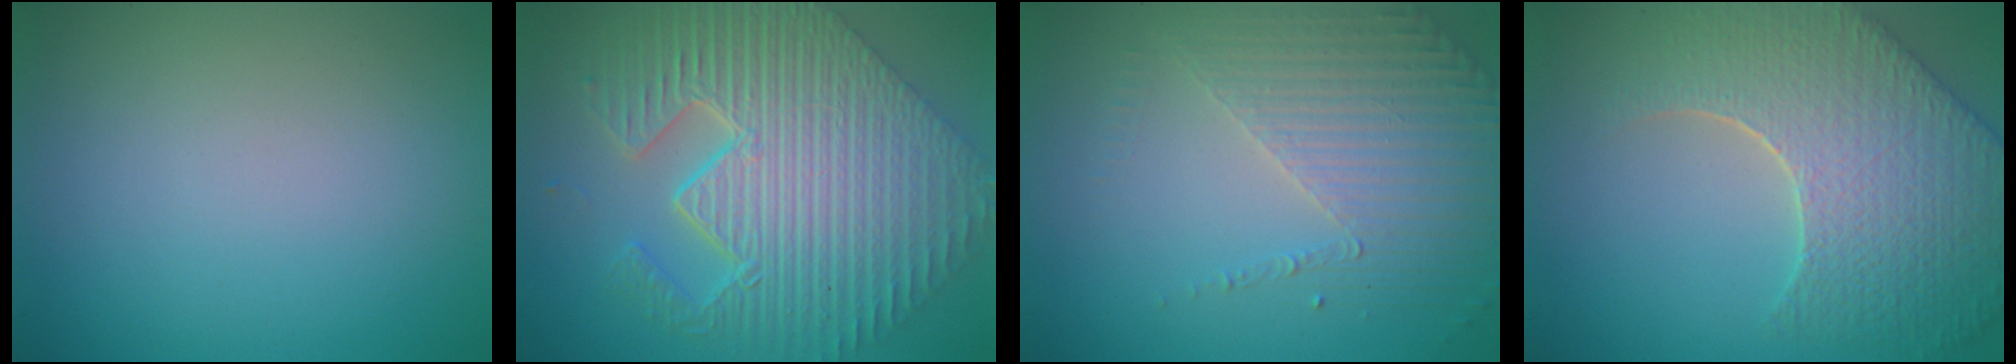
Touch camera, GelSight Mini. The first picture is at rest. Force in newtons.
{"total": 11.5, "press": 7.7, "slide": 8.4}
{"total": 4.2, "press": 3.1, "slide": 2.9}
{"total": 9.0, "press": 6.4, "slide": 6.4}